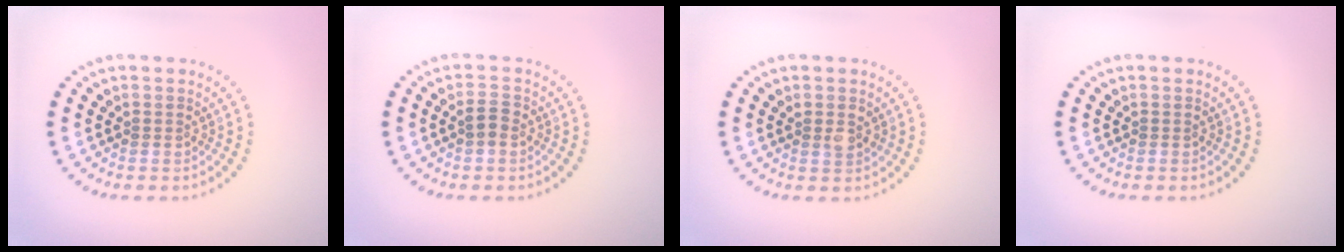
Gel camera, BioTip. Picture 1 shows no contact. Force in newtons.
{"total": 1.6, "press": 1.6, "slide": 0.4}
{"total": 1.1, "press": 1.0, "slide": 0.5}
{"total": 0.0}